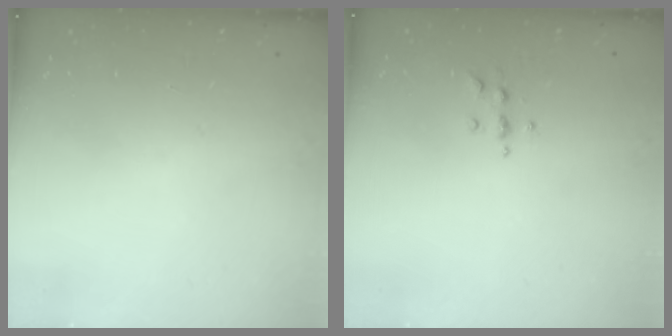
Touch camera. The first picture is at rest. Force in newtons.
{"total": 5.6, "press": 5.6, "slide": 0.7}